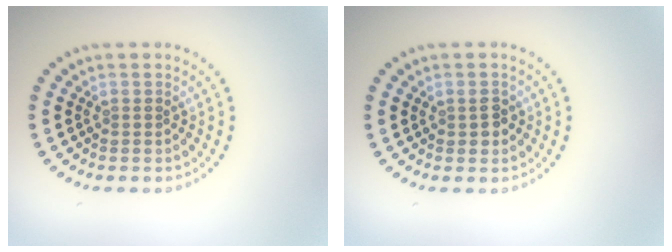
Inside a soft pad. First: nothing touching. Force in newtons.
{"total": 1.5, "press": 1.5, "slide": 0.2}